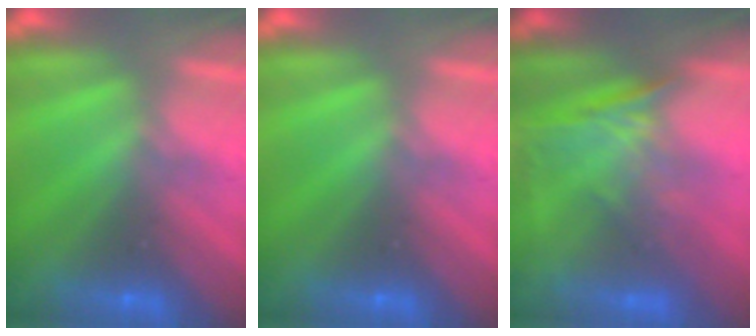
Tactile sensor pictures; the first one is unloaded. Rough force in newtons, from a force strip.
{"total": 0.0}
{"total": 1.3}